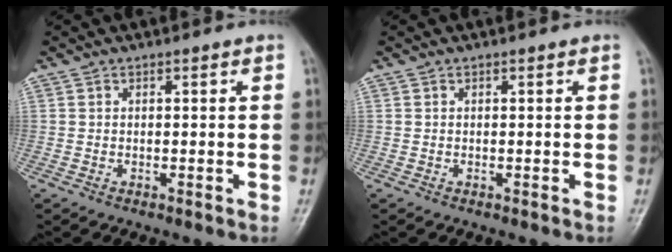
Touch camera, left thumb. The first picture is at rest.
{"total": 0.0}